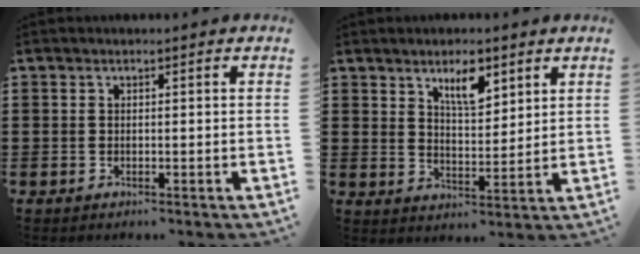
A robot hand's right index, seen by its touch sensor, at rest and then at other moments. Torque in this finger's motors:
{"motor_torque": [0.10, -0.08, 0.17, 0.13]}